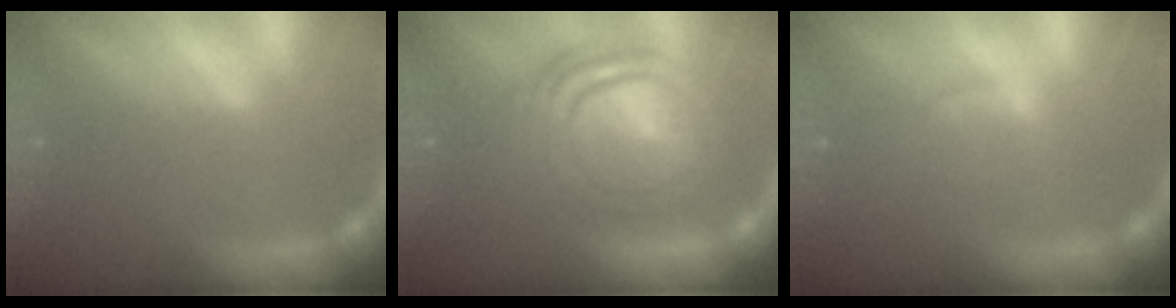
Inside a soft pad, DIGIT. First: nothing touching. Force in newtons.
{"total": 10.0}
{"total": 1.9}